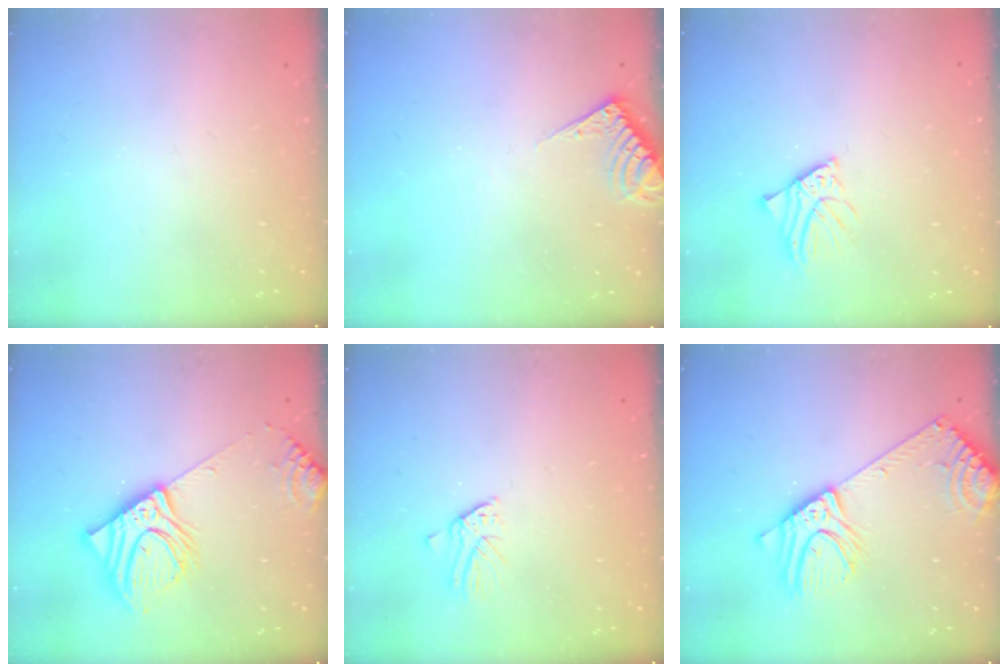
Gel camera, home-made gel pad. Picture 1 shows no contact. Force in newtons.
{"total": 5.3, "press": 5.3, "slide": 0.5}
{"total": 2.9, "press": 2.9, "slide": 0.2}
{"total": 17.4, "press": 17.1, "slide": 3.3}
{"total": 1.4, "press": 1.4, "slide": 0.2}
{"total": 15.6, "press": 15.2, "slide": 3.3}